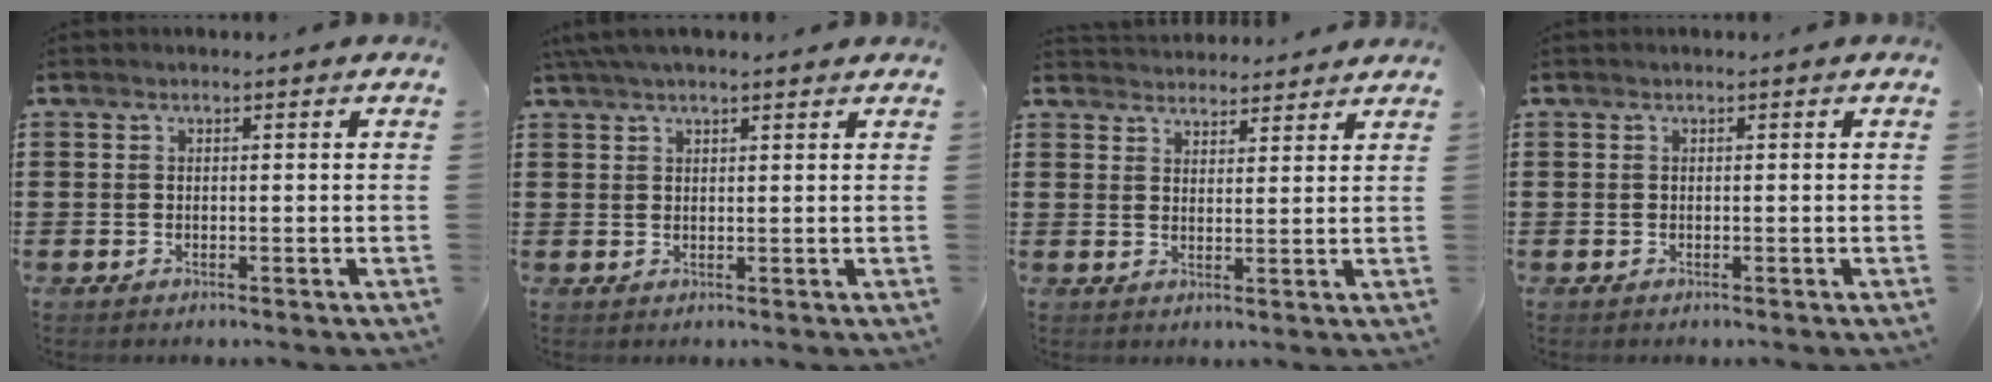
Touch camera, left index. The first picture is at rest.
{"total": 2.9, "force": [2.3, 0.5, 1.7], "torque": [-0.038, 0.003, 0.044]}
{"total": 3.1, "force": [3.1, 0.4, -0.3], "torque": [-0.003, -0.009, 0.059]}
{"total": 0.0}